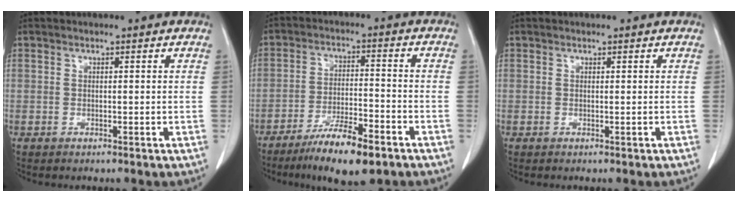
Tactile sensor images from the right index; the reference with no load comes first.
{"total": 10.2, "force": [-7.0, 1.9, 7.3], "torque": [-0.126, -0.016, -0.116]}
{"total": 0.0}